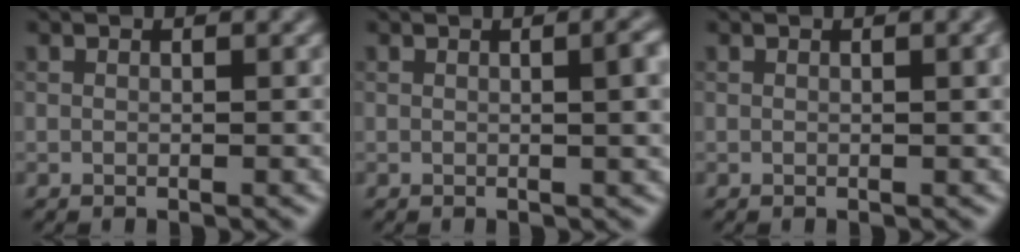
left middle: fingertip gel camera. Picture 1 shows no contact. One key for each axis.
{"total": 3.6, "fx": 0.4, "fy": 1.1, "fz": 3.4, "tx": -0.034, "ty": 0.009, "tz": 0.002}
{"total": 1.8, "fx": 0.4, "fy": 0.5, "fz": 1.7, "tx": -0.018, "ty": 0.005, "tz": 0.004}